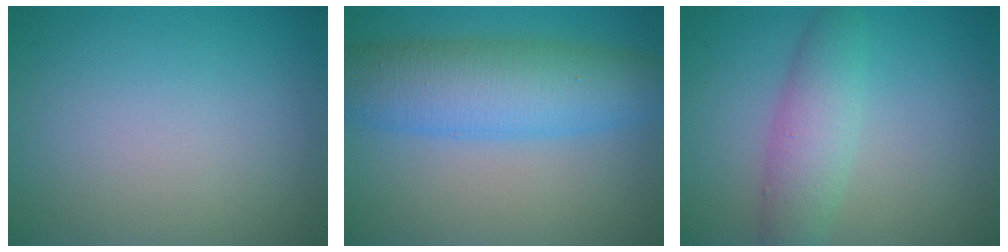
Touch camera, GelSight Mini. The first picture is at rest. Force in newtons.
{"total": 8.0, "press": 8.0, "slide": 0.2}
{"total": 3.9, "press": 3.9, "slide": 0.0}